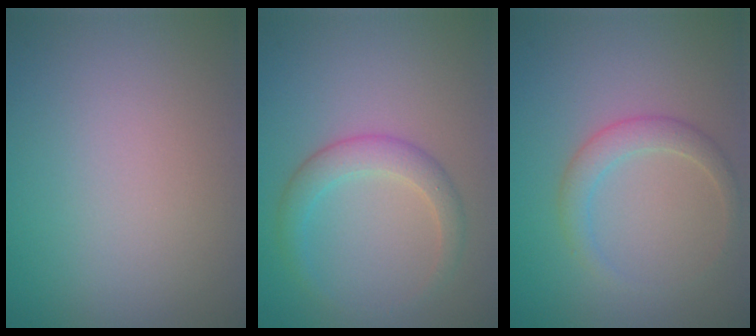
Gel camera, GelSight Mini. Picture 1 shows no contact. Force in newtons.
{"total": 2.6, "press": 2.6, "slide": 0.1}
{"total": 2.1, "press": 2.1, "slide": 0.1}